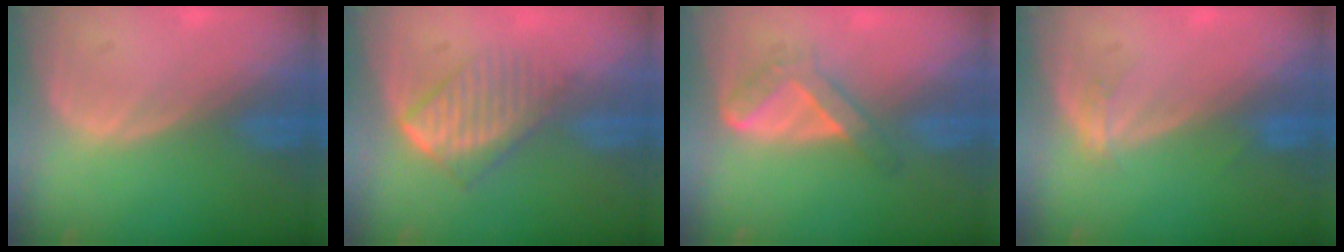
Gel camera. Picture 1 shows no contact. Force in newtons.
{"total": 6.9, "press": 6.0, "slide": 3.5}
{"total": 4.8, "press": 4.3, "slide": 2.1}
{"total": 1.5, "press": 1.4, "slide": 0.3}